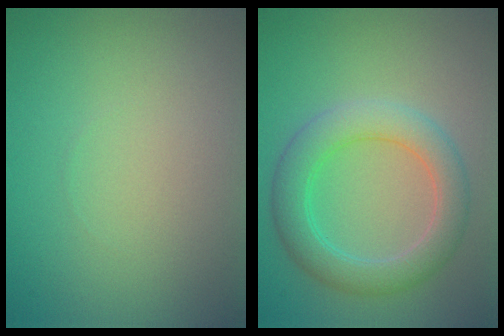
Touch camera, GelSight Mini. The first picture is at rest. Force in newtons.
{"total": 4.7, "press": 4.7, "slide": 0.5}